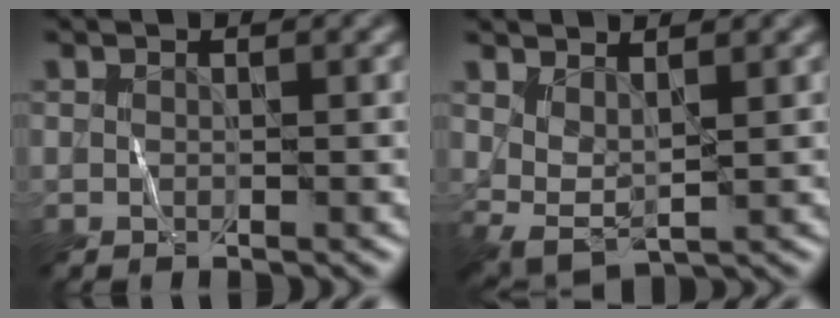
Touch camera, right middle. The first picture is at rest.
{"total": 2.6, "force": [1.6, 1.1, 1.7], "torque": [-0.045, -0.011, 0.033]}